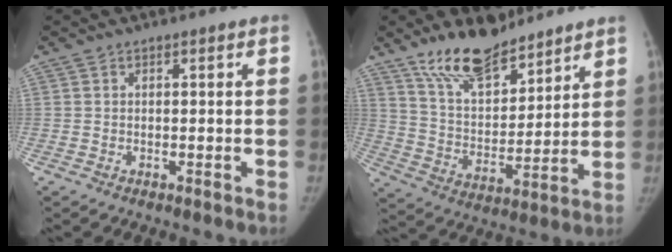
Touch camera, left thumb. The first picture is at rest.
{"total": 15.0, "force": [11.5, 6.2, 7.4], "torque": [-0.091, -0.069, 0.212]}